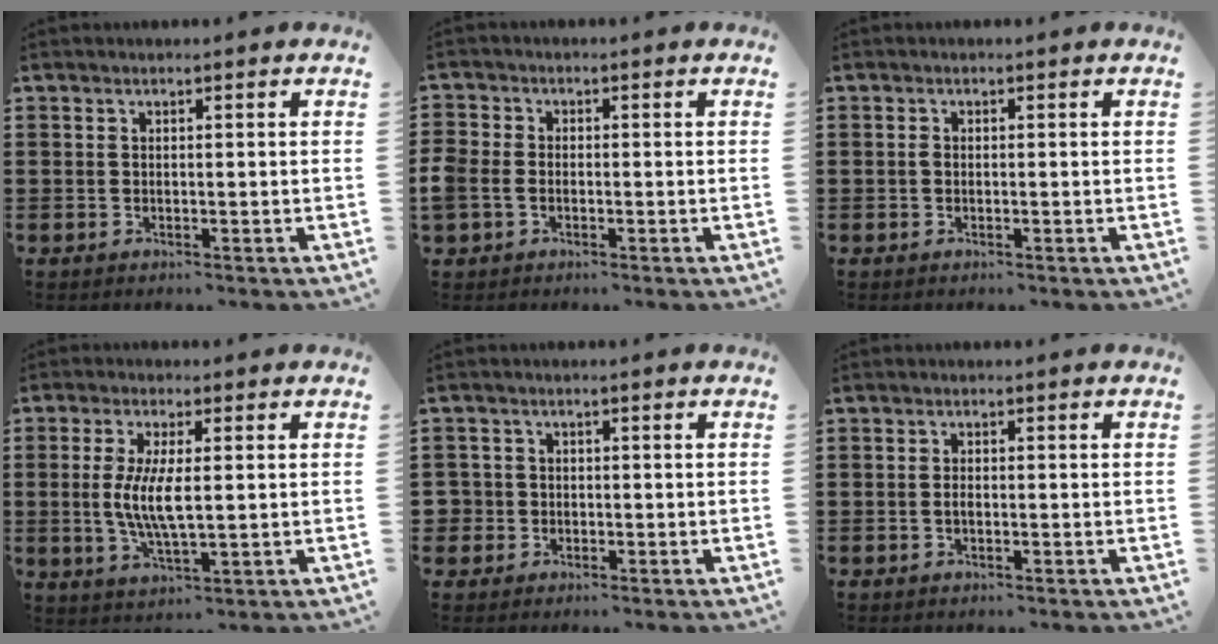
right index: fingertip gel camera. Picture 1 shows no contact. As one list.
[{"total": 2.5, "force": [-1.0, 1.9, 1.3], "torque": [-0.041, -0.002, -0.024]}, {"total": 0.6, "force": [-0.2, 0.4, 0.5], "torque": [-0.012, 0.000, -0.003]}, {"total": 6.8, "force": [0.1, 2.0, 6.4], "torque": [-0.134, -0.003, -0.002]}, {"total": 2.2, "force": [-0.7, 2.1, 0.2], "torque": [-0.022, 0.003, -0.021]}, {"total": 1.1, "force": [-0.4, 0.4, 0.9], "torque": [-0.020, -0.003, -0.006]}]